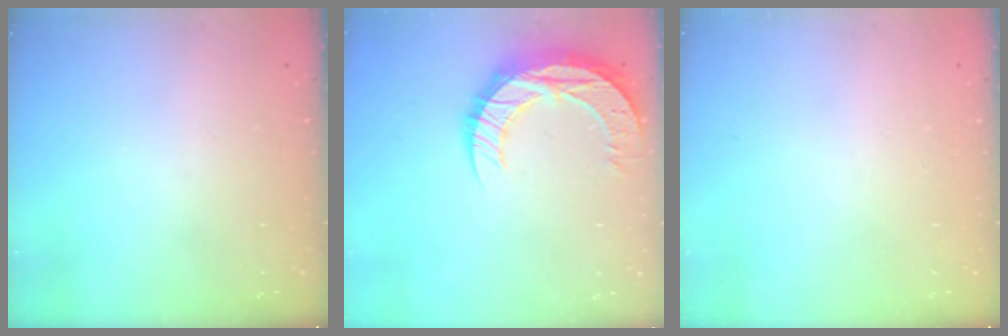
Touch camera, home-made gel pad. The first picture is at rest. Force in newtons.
{"total": 12.8, "press": 12.8, "slide": 0.9}
{"total": 0.0}